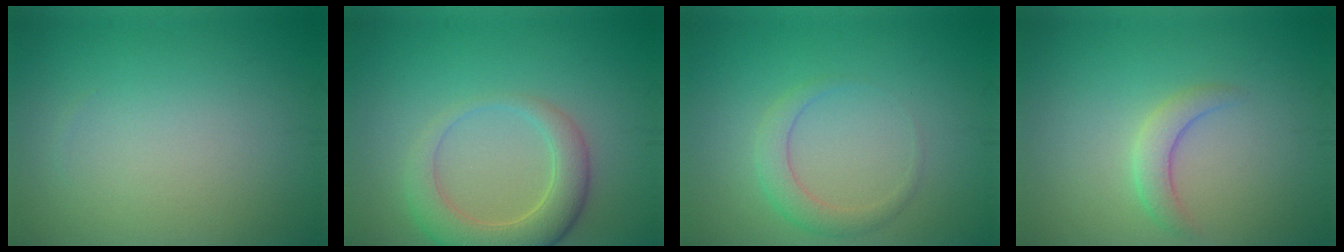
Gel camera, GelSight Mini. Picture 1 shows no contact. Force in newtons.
{"total": 4.9, "press": 4.9, "slide": 0.6}
{"total": 2.3, "press": 2.3, "slide": 0.1}
{"total": 2.2, "press": 2.2, "slide": 0.2}